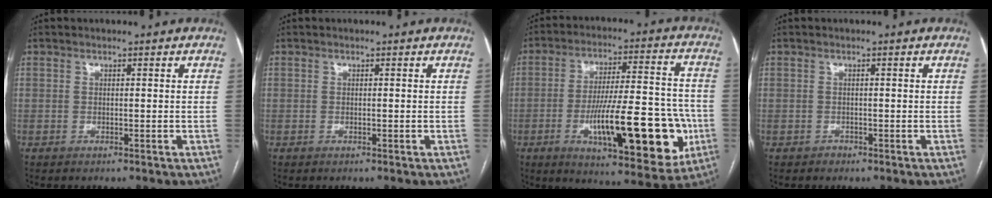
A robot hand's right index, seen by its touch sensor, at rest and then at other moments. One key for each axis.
{"total": 0.0}
{"total": 21.1, "fx": -5.9, "fy": 5.3, "fz": 19.5, "tx": -0.266, "ty": 0.006, "tz": -0.075}
{"total": 0.7, "fx": -0.5, "fy": 0.5, "fz": 0.0, "tx": -0.002, "ty": 0.002, "tz": -0.010}